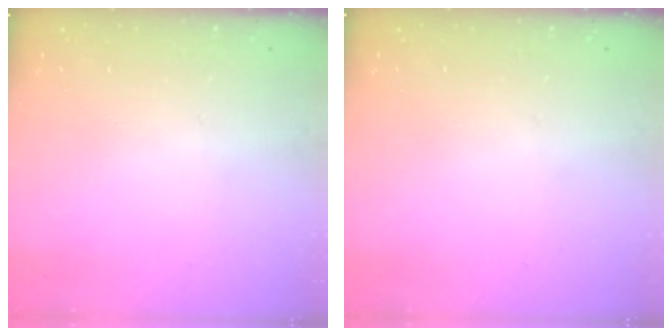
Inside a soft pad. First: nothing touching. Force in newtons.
{"total": 0.0}